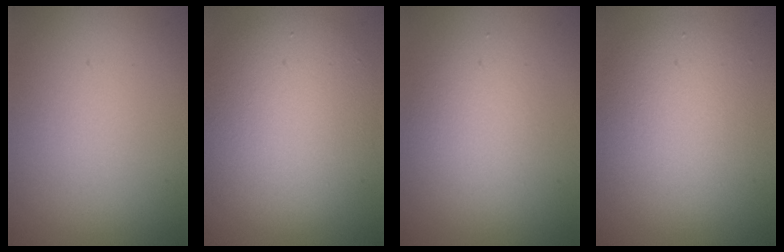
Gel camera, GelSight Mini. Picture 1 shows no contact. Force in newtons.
{"total": 7.2, "press": 7.2, "slide": 0.3}
{"total": 2.9, "press": 2.9, "slide": 0.2}
{"total": 5.0, "press": 5.0, "slide": 0.2}